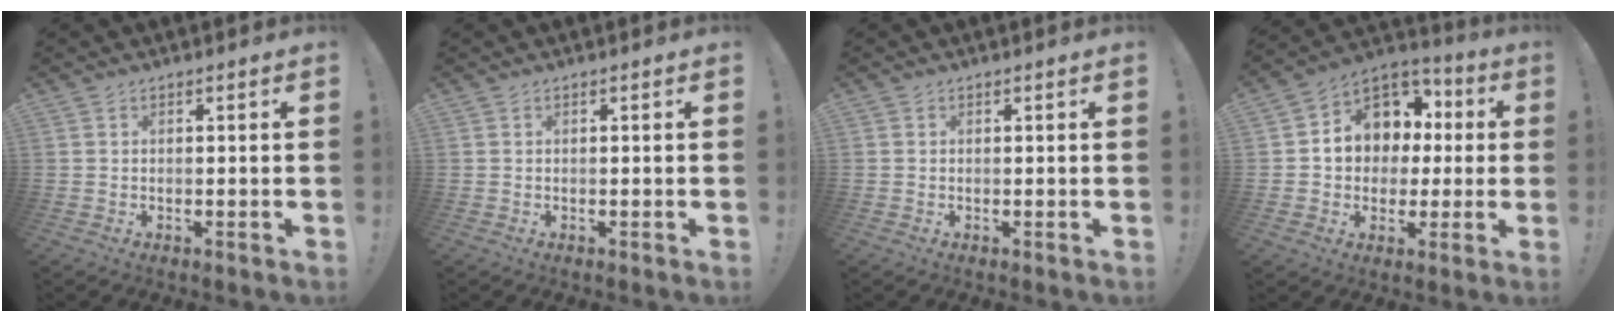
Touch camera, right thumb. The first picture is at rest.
{"total": 0.0}
{"total": 0.0}
{"total": 11.9, "force": [2.3, 10.3, 5.6], "torque": [-0.078, -0.011, 0.054]}